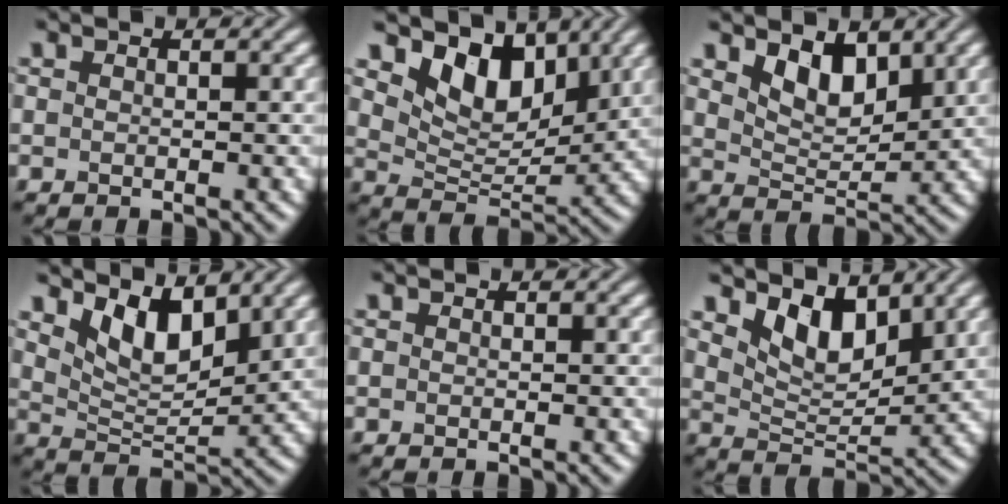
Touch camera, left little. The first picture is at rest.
{"total": 6.9, "force": [4.2, 3.8, 3.9], "torque": [-0.072, -0.010, 0.067]}
{"total": 3.9, "force": [2.4, 2.0, 2.4], "torque": [-0.054, -0.010, 0.040]}
{"total": 5.5, "force": [3.2, 2.5, 3.7], "torque": [-0.077, -0.013, 0.055]}
{"total": 0.0}
{"total": 5.0, "force": [3.2, 2.4, 3.0], "torque": [-0.065, -0.014, 0.052]}